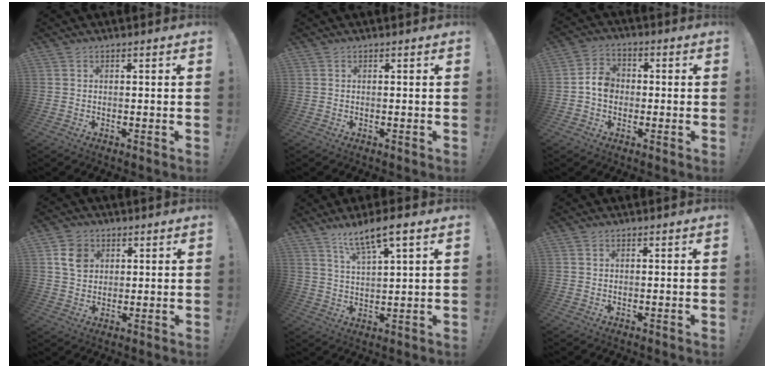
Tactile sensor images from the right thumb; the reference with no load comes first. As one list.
[{"total": 0.0}, {"total": 6.6, "force": [-1.0, 5.4, 3.6], "torque": [-0.054, 0.021, -0.016]}, {"total": 7.2, "force": [2.9, 5.7, 3.2], "torque": [-0.035, -0.005, 0.053]}, {"total": 8.7, "force": [6.2, 1.4, 6.0], "torque": [-0.106, -0.030, 0.107]}, {"total": 0.6, "force": [0.4, 0.3, 0.2], "torque": [0.004, -0.003, 0.007]}]